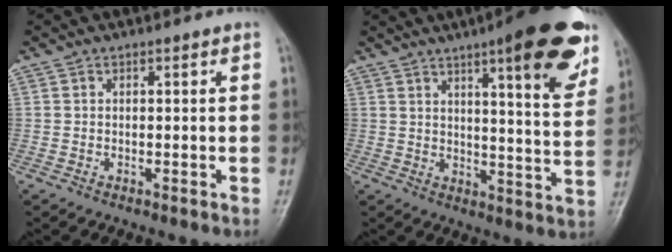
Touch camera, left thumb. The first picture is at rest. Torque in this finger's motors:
{"motor_torque": [0.65, 0.57, 1.48, -1.29, 0.10]}